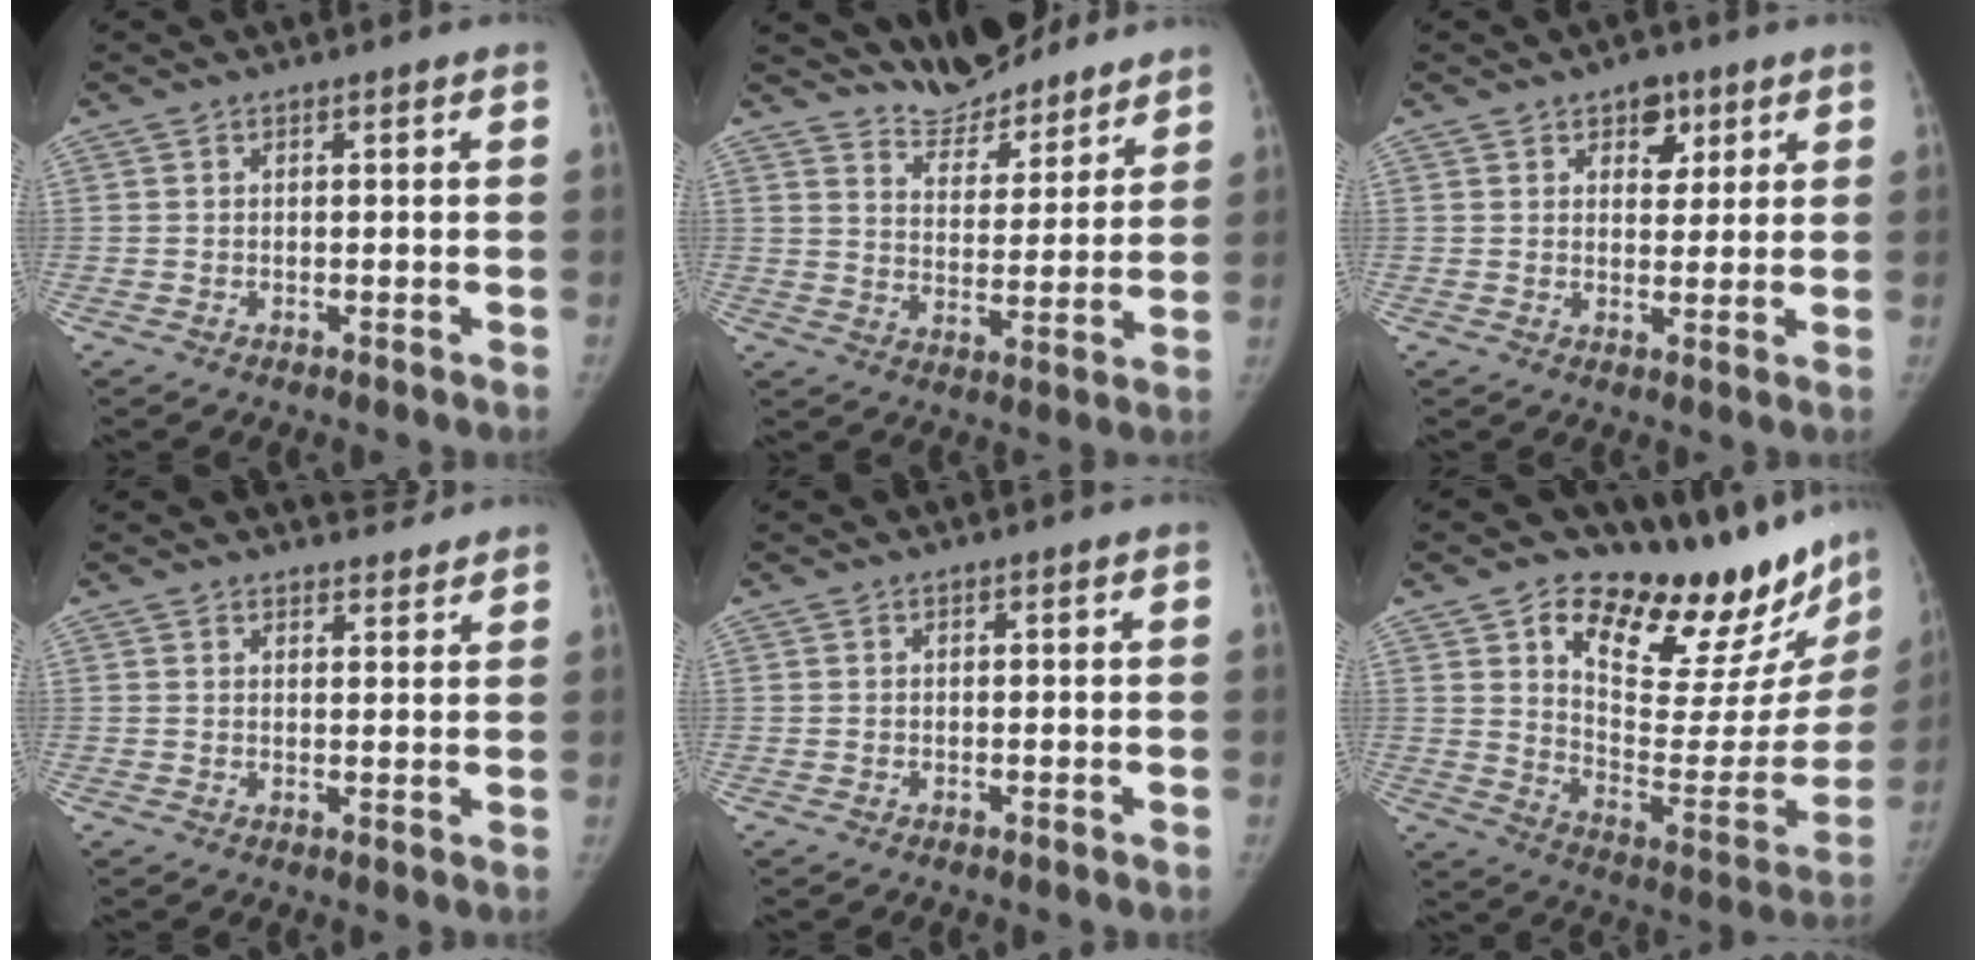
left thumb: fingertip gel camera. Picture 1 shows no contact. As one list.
[{"total": 11.3, "force": [10.7, 2.9, 2.1], "torque": [-0.010, -0.072, 0.178]}, {"total": 5.4, "force": [3.0, 3.5, 2.9], "torque": [-0.010, -0.013, 0.041]}, {"total": 4.3, "force": [4.0, 1.3, 0.5], "torque": [0.014, -0.027, 0.052]}, {"total": 0.0}, {"total": 26.9, "force": [19.4, 10.3, 15.6], "torque": [-0.169, -0.116, 0.280]}]